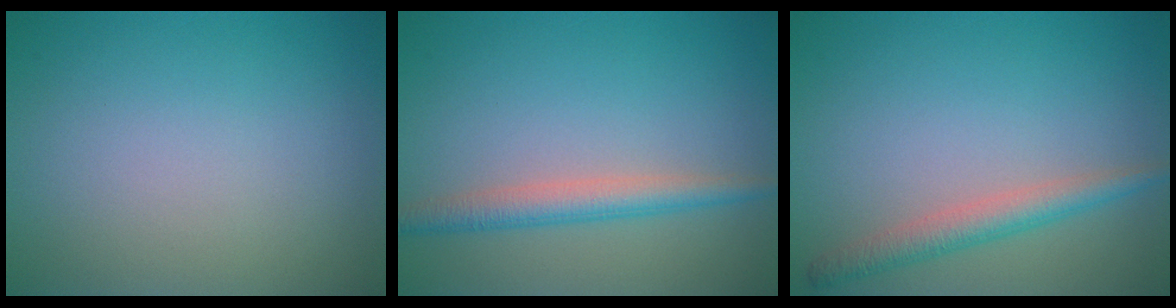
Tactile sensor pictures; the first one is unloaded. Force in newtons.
{"total": 2.9, "press": 2.9, "slide": 0.1}
{"total": 2.8, "press": 2.8, "slide": 0.2}